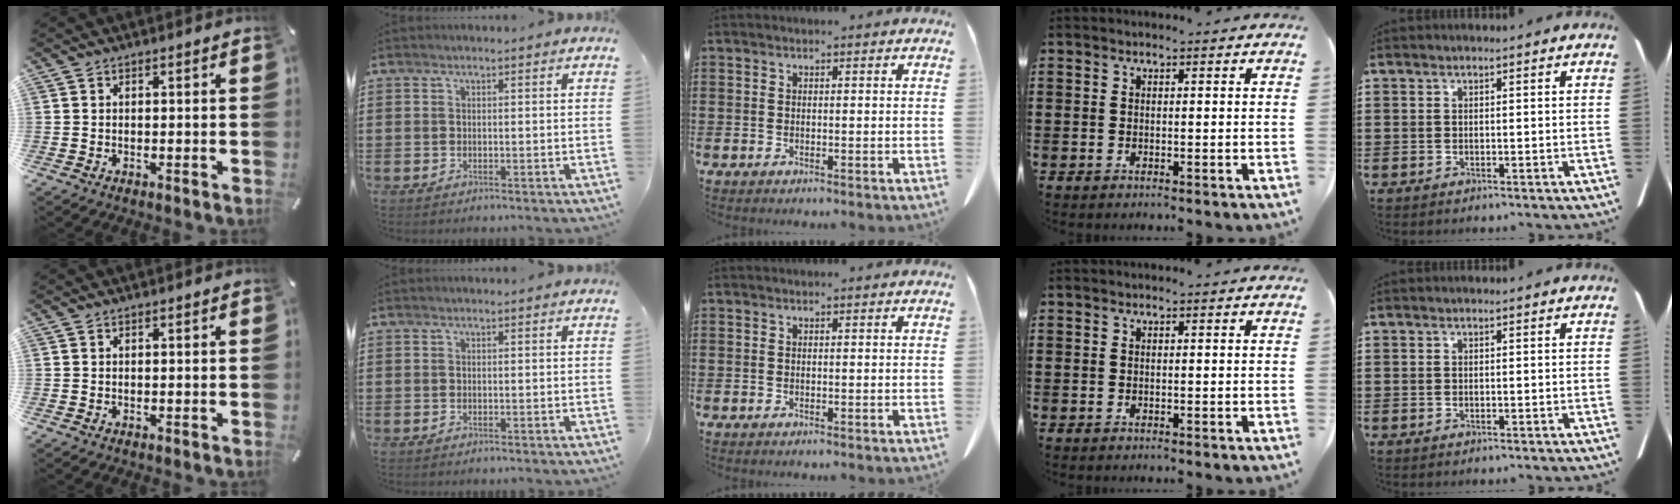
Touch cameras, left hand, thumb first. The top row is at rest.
{}